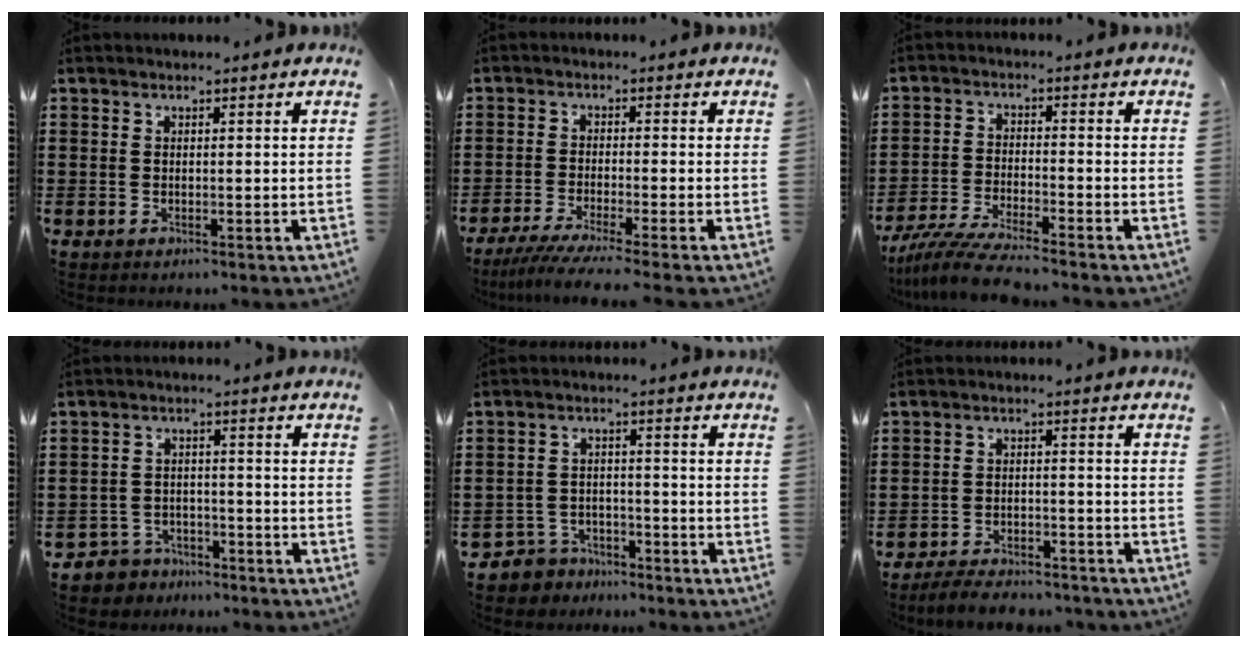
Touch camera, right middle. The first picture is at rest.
{"total": 3.8, "force": [-3.2, -0.4, 1.9], "torque": [-0.049, -0.018, -0.065]}
{"total": 6.7, "force": [-6.2, 0.0, 2.6], "torque": [-0.064, -0.013, -0.122]}
{"total": 3.5, "force": [-3.4, 1.1, -0.2], "torque": [-0.016, -0.002, -0.073]}
{"total": 4.0, "force": [-3.8, 1.2, -0.1], "torque": [-0.022, -0.002, -0.085]}
{"total": 4.3, "force": [-4.2, 0.7, 0.8], "torque": [-0.021, 0.003, -0.086]}